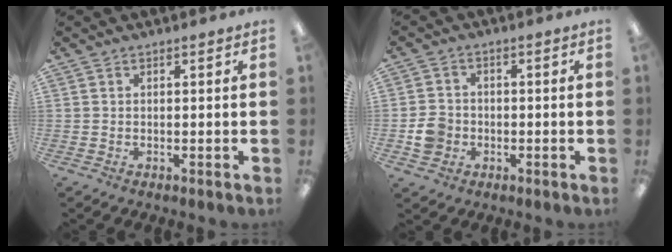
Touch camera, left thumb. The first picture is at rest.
{"total": 5.3, "force": [-1.5, 4.7, 1.9], "torque": [-0.031, 0.008, -0.027]}